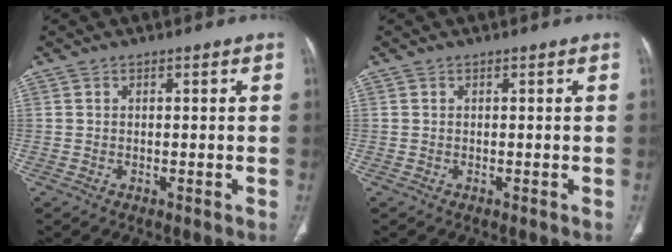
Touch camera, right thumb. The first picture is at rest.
{"total": 0.0}